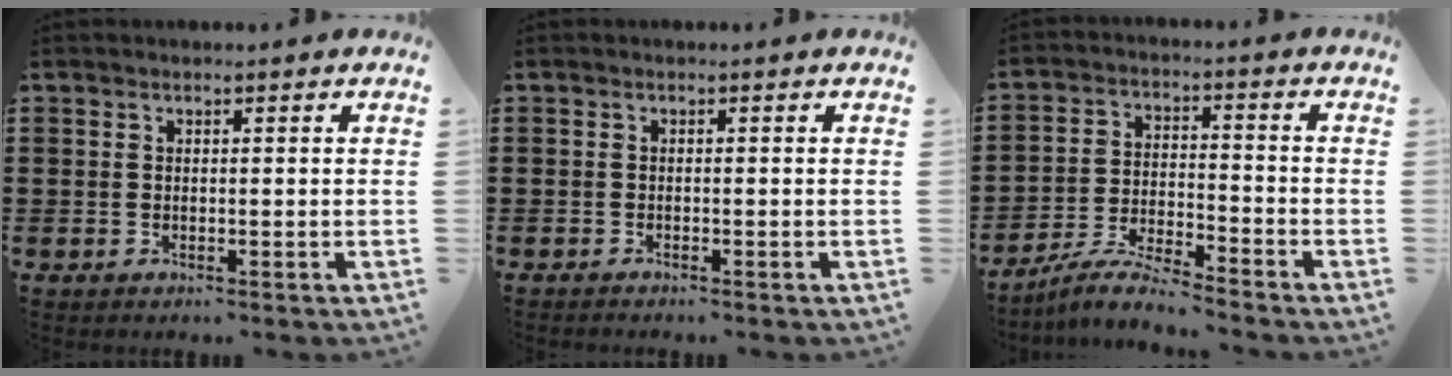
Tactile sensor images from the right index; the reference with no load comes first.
{"total": 0.6, "force": [-0.6, -0.1, 0.0], "torque": [0.000, -0.001, -0.013]}
{"total": 6.1, "force": [-5.8, -0.1, 1.8], "torque": [-0.050, -0.006, -0.116]}